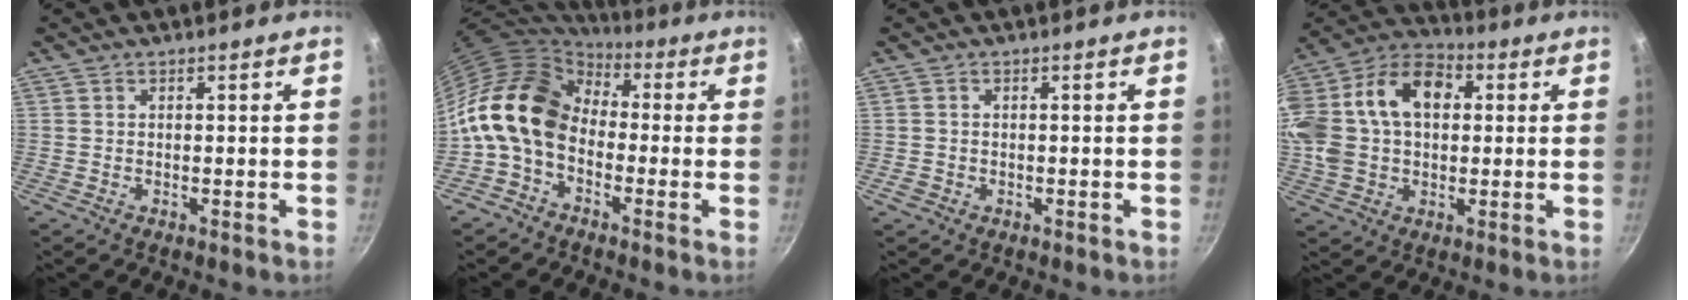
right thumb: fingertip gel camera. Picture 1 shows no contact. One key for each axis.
{"total": 16.3, "fx": -0.7, "fy": 12.1, "fz": 11.0, "tx": -0.193, "ty": 0.042, "tz": -0.037}
{"total": 1.7, "fx": -0.6, "fy": 1.4, "fz": 0.7, "tx": -0.012, "ty": 0.001, "tz": -0.009}
{"total": 23.3, "fx": 3.3, "fy": 16.2, "fz": 16.3, "tx": -0.322, "ty": 0.047, "tz": 0.044}